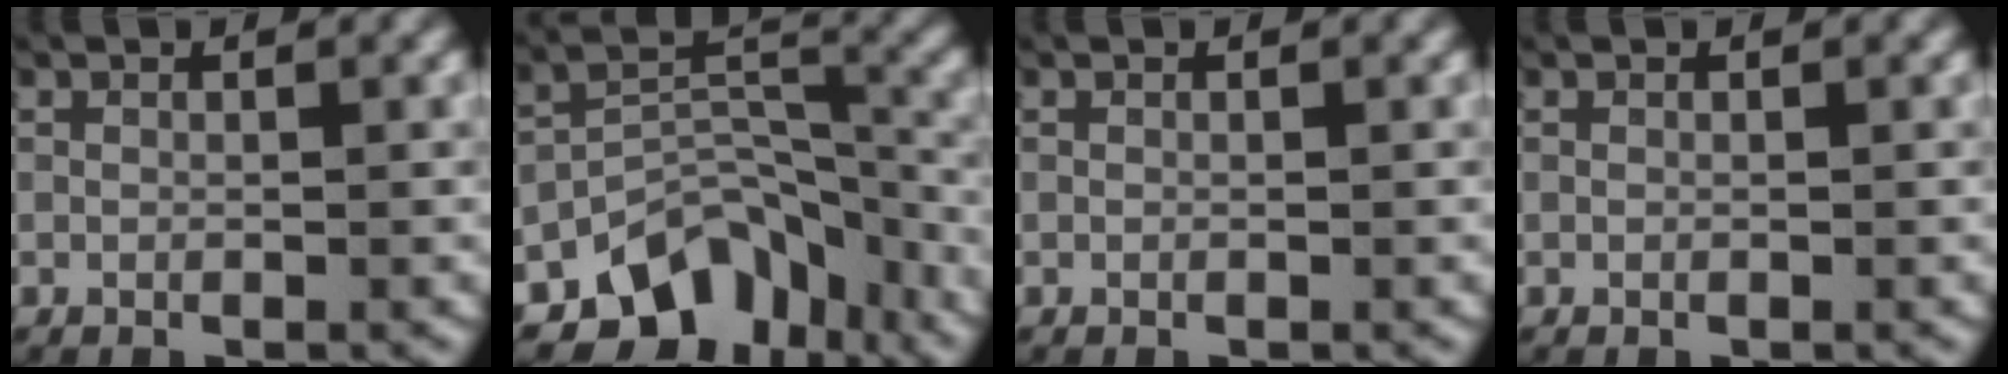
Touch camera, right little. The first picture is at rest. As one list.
[{"total": 11.2, "force": [-6.3, 7.6, 5.3], "torque": [-0.088, -0.012, -0.104]}, {"total": 0.0}, {"total": 0.0}]